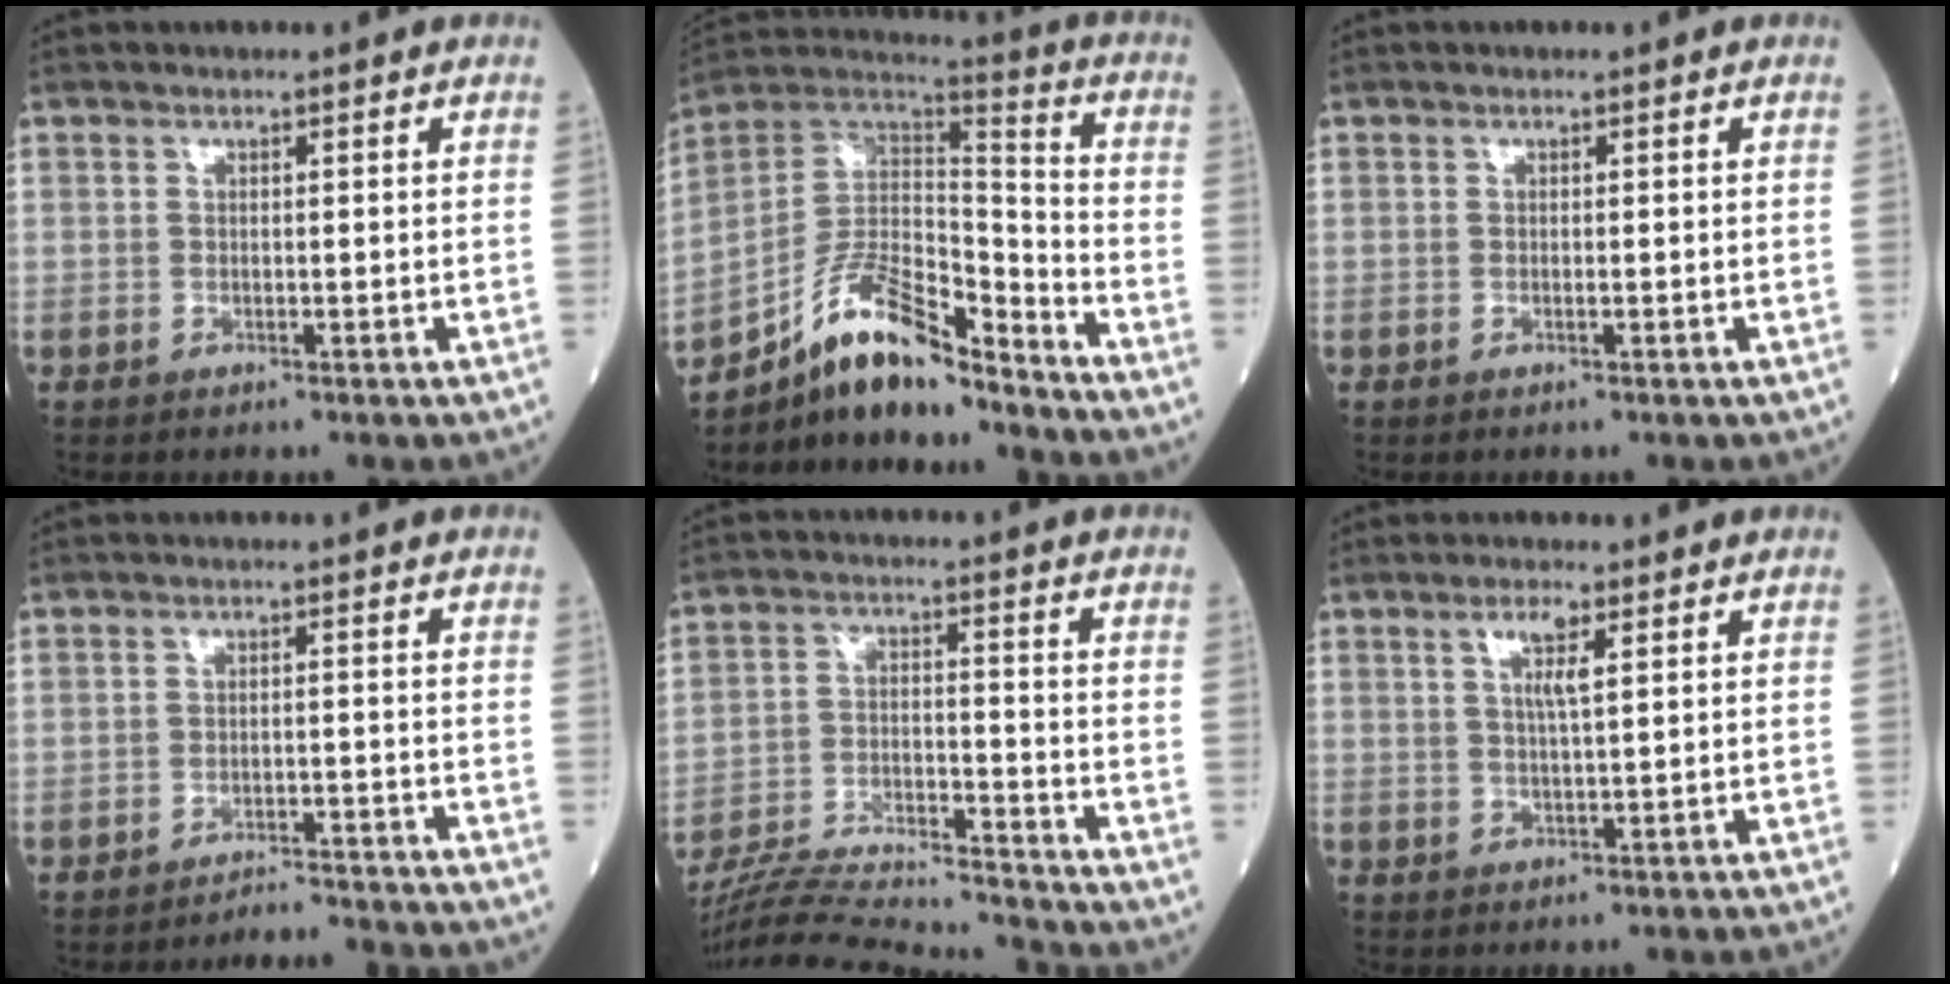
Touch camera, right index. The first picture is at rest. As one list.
[{"total": 14.2, "force": [-11.3, 3.3, 7.9], "torque": [-0.138, 0.032, -0.202]}, {"total": 0.0}, {"total": 7.3, "force": [-7.3, -0.6, 0.4], "torque": [0.002, -0.002, -0.100]}, {"total": 19.5, "force": [-18.8, 0.6, 5.2], "torque": [-0.113, -0.007, -0.296]}, {"total": 3.6, "force": [1.5, 0.3, 3.2], "torque": [-0.061, 0.001, 0.027]}]